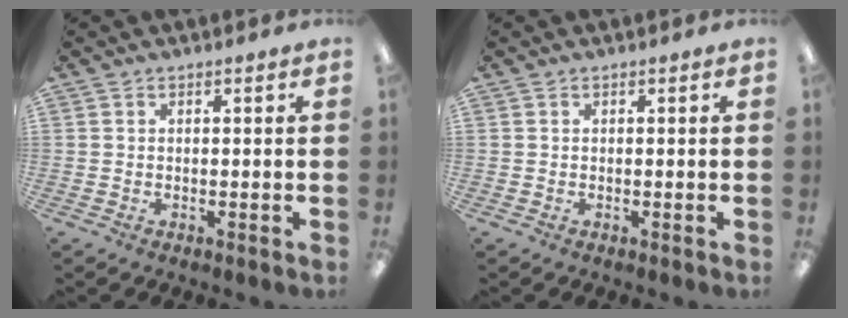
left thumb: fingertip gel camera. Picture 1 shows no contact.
{"total": 0.0}